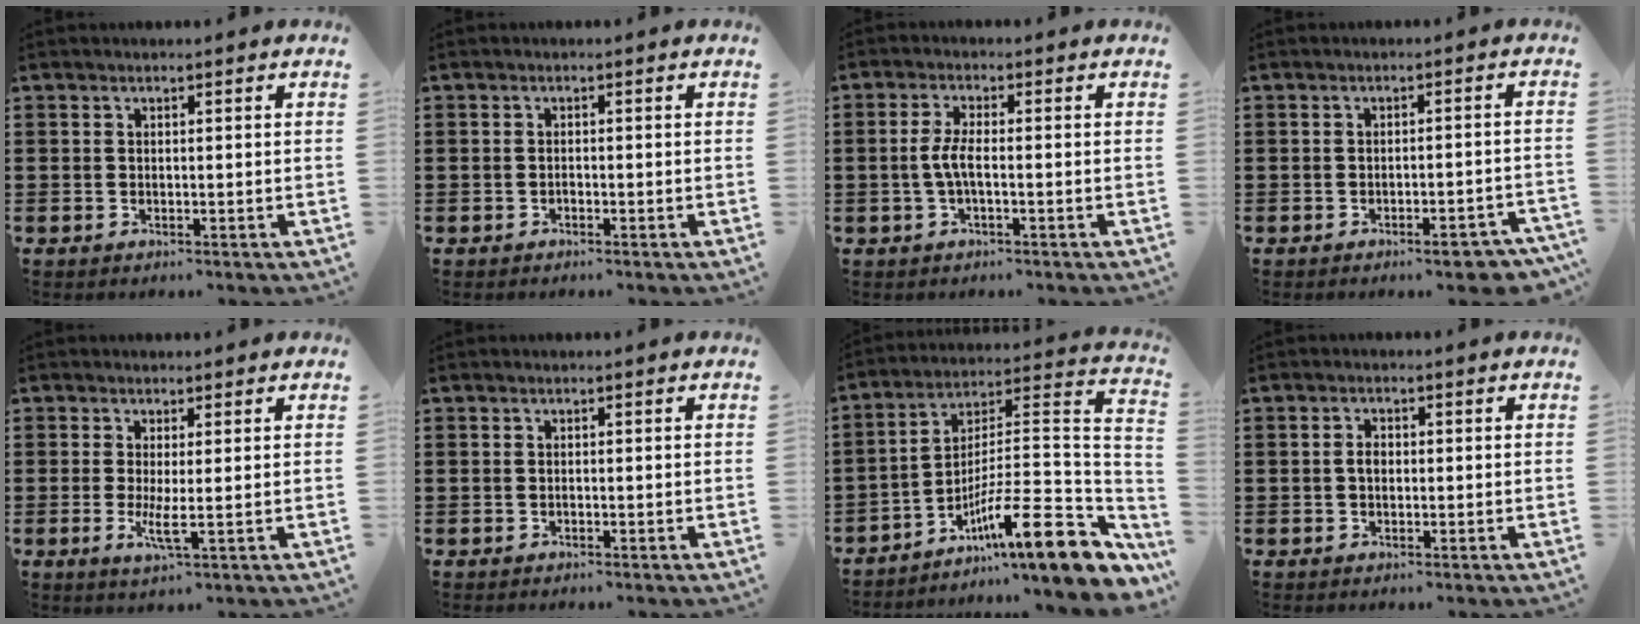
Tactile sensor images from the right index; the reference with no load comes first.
{"total": 0.5, "force": [-0.4, 0.2, 0.2], "torque": [-0.003, 0.000, -0.009]}
{"total": 3.5, "force": [-0.7, 0.7, 3.4], "torque": [-0.083, -0.006, -0.022]}
{"total": 3.9, "force": [-3.0, 0.5, 2.5], "torque": [-0.036, -0.002, -0.052]}
{"total": 3.4, "force": [-0.3, 0.1, 3.4], "torque": [-0.070, -0.012, -0.008]}
{"total": 0.0}
{"total": 14.5, "force": [-8.4, 2.8, 11.5], "torque": [-0.167, -0.001, -0.148]}
{"total": 1.8, "force": [-0.1, 1.1, 1.4], "torque": [-0.027, 0.005, -0.003]}